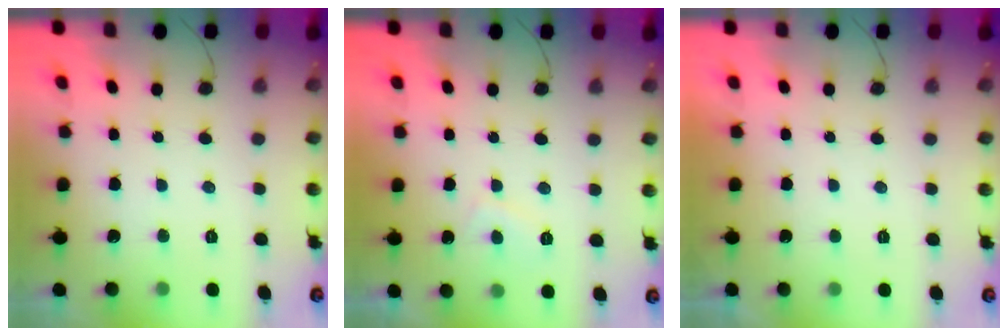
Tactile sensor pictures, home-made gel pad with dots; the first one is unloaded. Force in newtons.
{"total": 2.4, "press": 2.3, "slide": 0.6}
{"total": 2.3, "press": 2.3, "slide": 0.4}